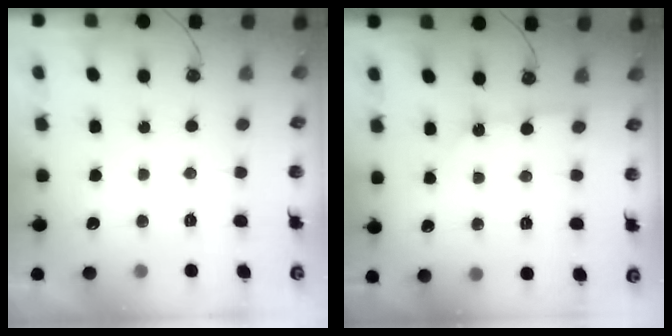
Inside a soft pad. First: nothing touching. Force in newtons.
{"total": 3.4, "press": 3.3, "slide": 0.4}